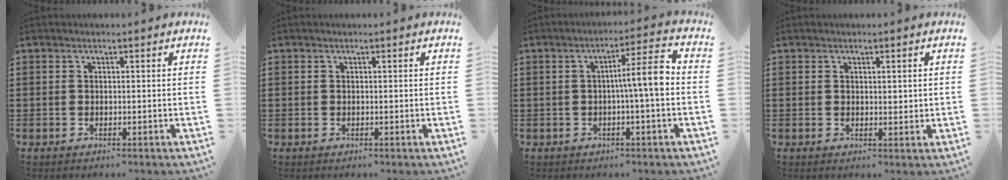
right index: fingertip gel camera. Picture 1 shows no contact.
{"total": 0.0}
{"total": 6.8, "force": [-0.2, 0.3, 6.8], "torque": [-0.109, -0.004, -0.014]}
{"total": 1.0, "force": [0.5, 0.5, 0.6], "torque": [-0.013, 0.005, 0.010]}